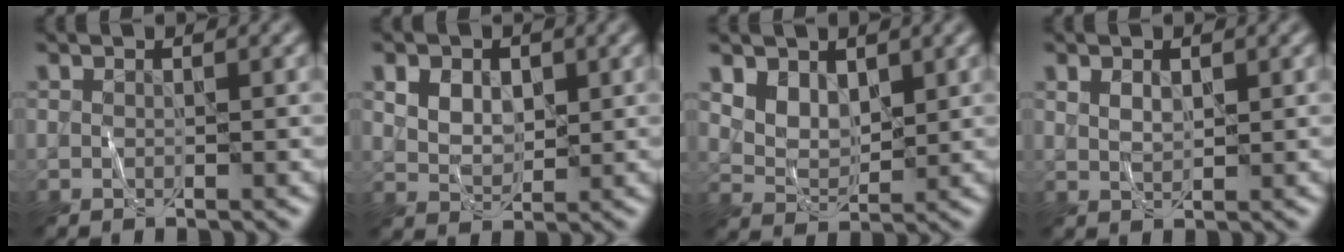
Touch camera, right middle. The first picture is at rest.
{"total": 3.8, "force": [1.5, 2.6, 2.3], "torque": [-0.048, 0.005, 0.026]}
{"total": 3.1, "force": [1.8, 2.0, 1.7], "torque": [-0.042, -0.012, 0.038]}
{"total": 1.5, "force": [0.7, 0.8, 1.0], "torque": [-0.021, -0.001, 0.019]}